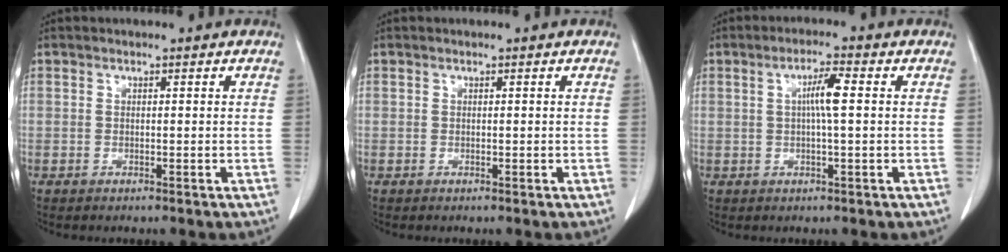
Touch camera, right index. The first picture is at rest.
{"total": 0.0}
{"total": 4.2, "force": [0.5, 0.0, 4.1], "torque": [-0.075, 0.005, 0.008]}